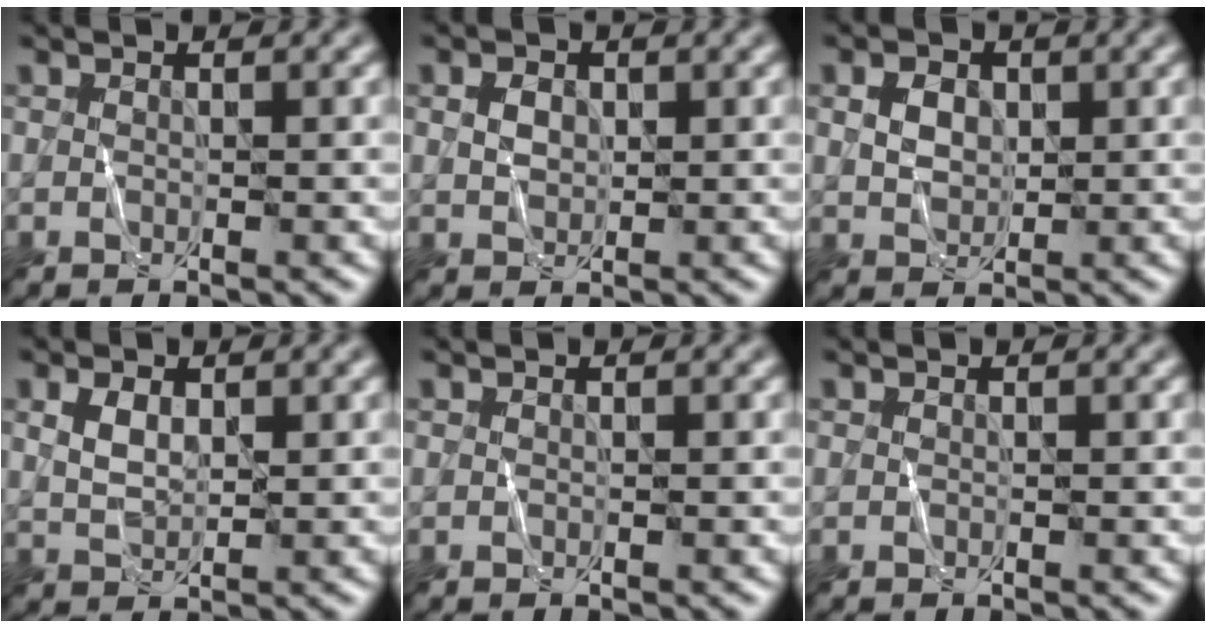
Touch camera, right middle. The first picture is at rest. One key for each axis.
{"total": 1.7, "fx": 0.4, "fy": 1.3, "fz": 1.1, "tx": -0.021, "ty": 0.002, "tz": 0.008}
{"total": 2.3, "fx": 0.6, "fy": 1.7, "fz": 1.4, "tx": -0.027, "ty": 0.001, "tz": 0.011}
{"total": 2.3, "fx": 0.9, "fy": 1.3, "fz": 1.6, "tx": -0.037, "ty": 0.000, "tz": 0.022}
{"total": 0.0}
{"total": 0.0}